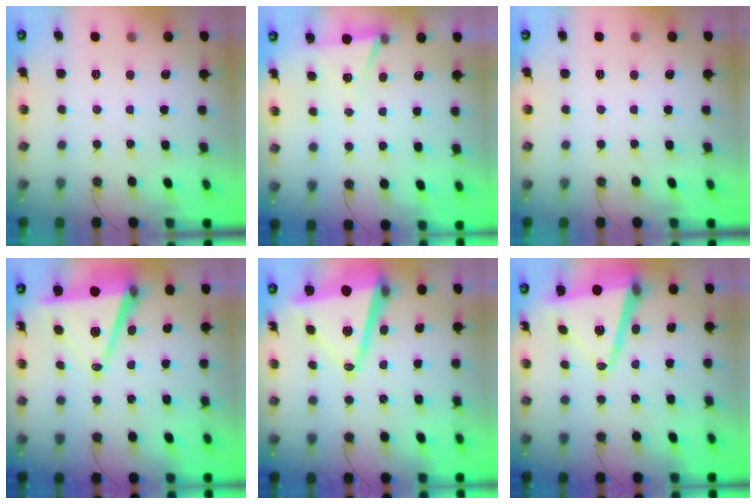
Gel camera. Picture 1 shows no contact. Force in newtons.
{"total": 5.0, "press": 2.5, "slide": 4.4}
{"total": 0.0}
{"total": 9.5, "press": 8.6, "slide": 3.9}
{"total": 14.2, "press": 14.0, "slide": 2.5}
{"total": 12.8, "press": 12.5, "slide": 2.5}